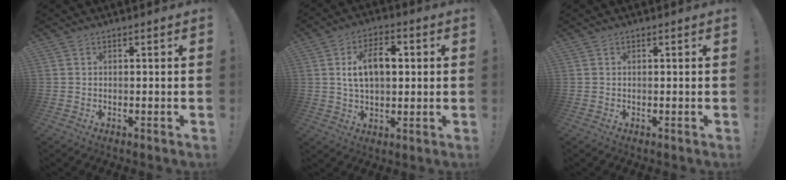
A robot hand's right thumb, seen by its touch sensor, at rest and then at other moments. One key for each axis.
{"total": 10.9, "fx": 2.0, "fy": 6.5, "fz": 8.5, "tx": -0.136, "ty": 0.012, "tz": 0.036}
{"total": 0.0}